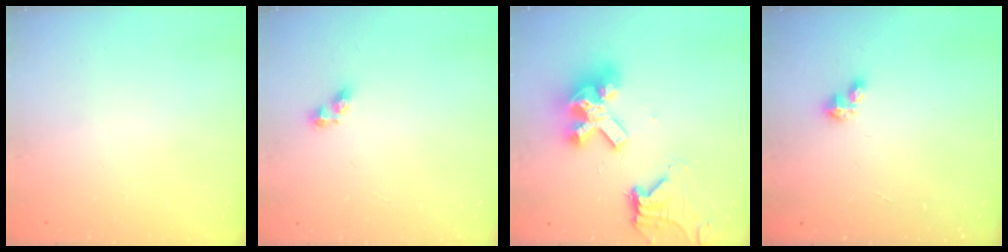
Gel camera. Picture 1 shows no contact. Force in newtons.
{"total": 5.1, "press": 5.1, "slide": 0.6}
{"total": 14.2, "press": 14.2, "slide": 1.1}
{"total": 1.0, "press": 1.0, "slide": 0.1}